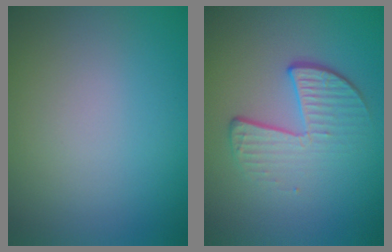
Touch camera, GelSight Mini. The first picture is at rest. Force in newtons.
{"total": 3.9, "press": 2.5, "slide": 3.0}